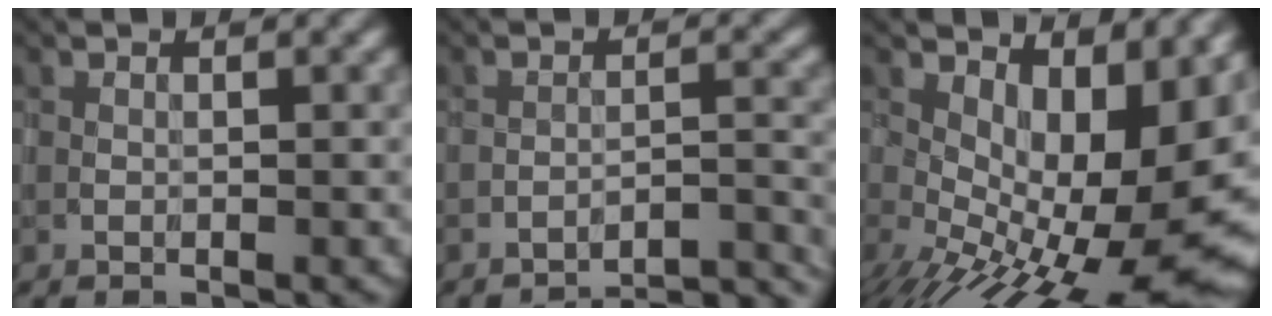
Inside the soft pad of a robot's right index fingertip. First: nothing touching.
{"total": 8.5, "force": [-8.2, 1.2, 1.4], "torque": [-0.003, 0.015, -0.097]}
{"total": 15.5, "force": [-0.2, 7.0, 13.9], "torque": [-0.165, -0.010, 0.024]}